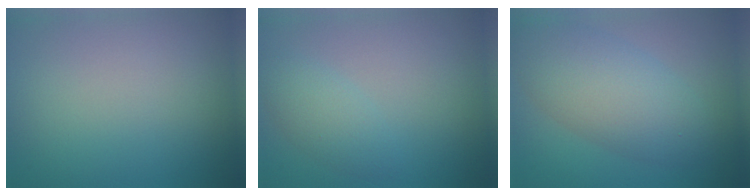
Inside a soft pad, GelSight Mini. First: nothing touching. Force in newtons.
{"total": 2.3, "press": 2.3, "slide": 0.1}
{"total": 6.5, "press": 6.5, "slide": 0.2}